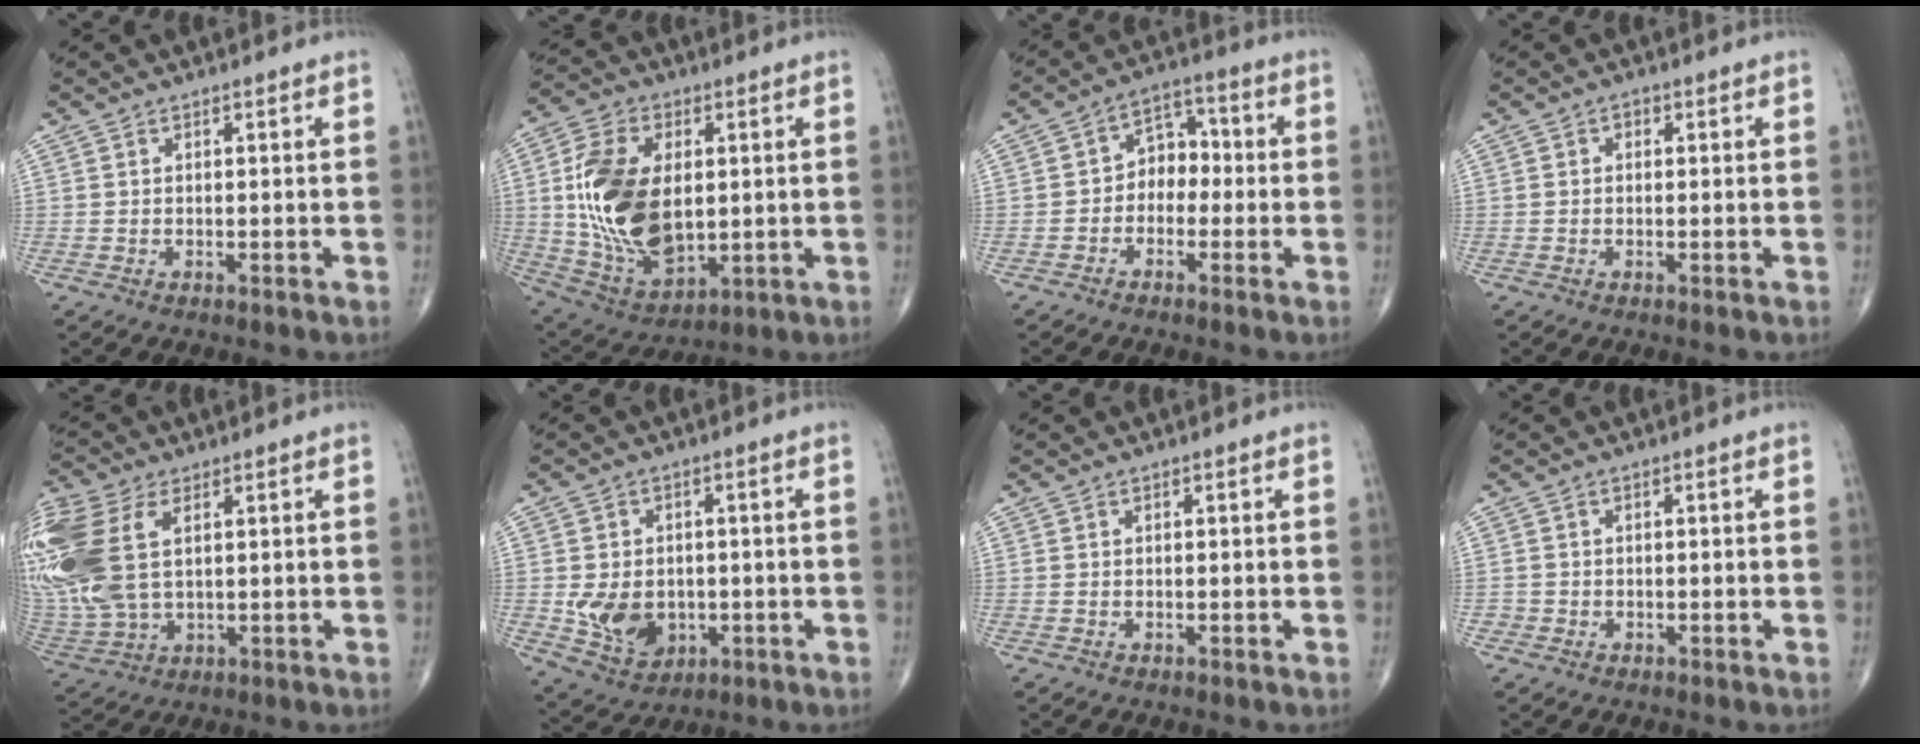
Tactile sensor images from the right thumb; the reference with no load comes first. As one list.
[{"total": 20.1, "force": [1.6, 12.1, 16.0], "torque": [-0.299, -0.013, 0.044]}, {"total": 6.4, "force": [-1.2, 4.9, 4.0], "torque": [-0.028, 0.034, -0.036]}, {"total": 1.7, "force": [0.5, 1.3, 1.0], "torque": [-0.003, 0.002, 0.003]}, {"total": 22.3, "force": [5.5, 13.5, 16.9], "torque": [-0.445, 0.010, 0.114]}, {"total": 9.3, "force": [-1.2, 7.2, 5.7], "torque": [-0.074, -0.002, -0.003]}, {"total": 0.0}, {"total": 1.0, "force": [-0.4, 1.0, -0.1], "torque": [0.006, 0.005, -0.011]}]